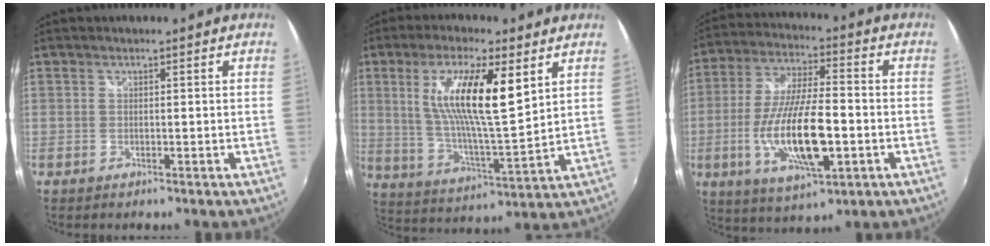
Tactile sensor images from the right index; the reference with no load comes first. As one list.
[{"total": 15.7, "force": [5.7, 3.1, 14.3], "torque": [-0.265, -0.004, 0.107]}, {"total": 16.9, "force": [-4.1, 5.2, 15.5], "torque": [-0.314, -0.016, -0.071]}]